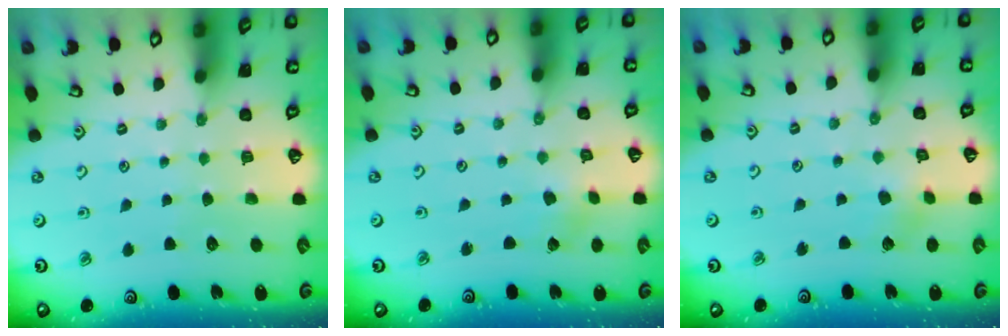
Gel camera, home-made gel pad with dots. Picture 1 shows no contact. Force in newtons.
{"total": 0.0}
{"total": 3.1, "press": 3.0, "slide": 0.3}